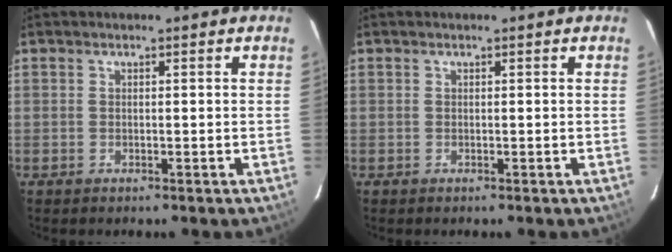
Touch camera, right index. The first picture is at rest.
{"total": 0.0}